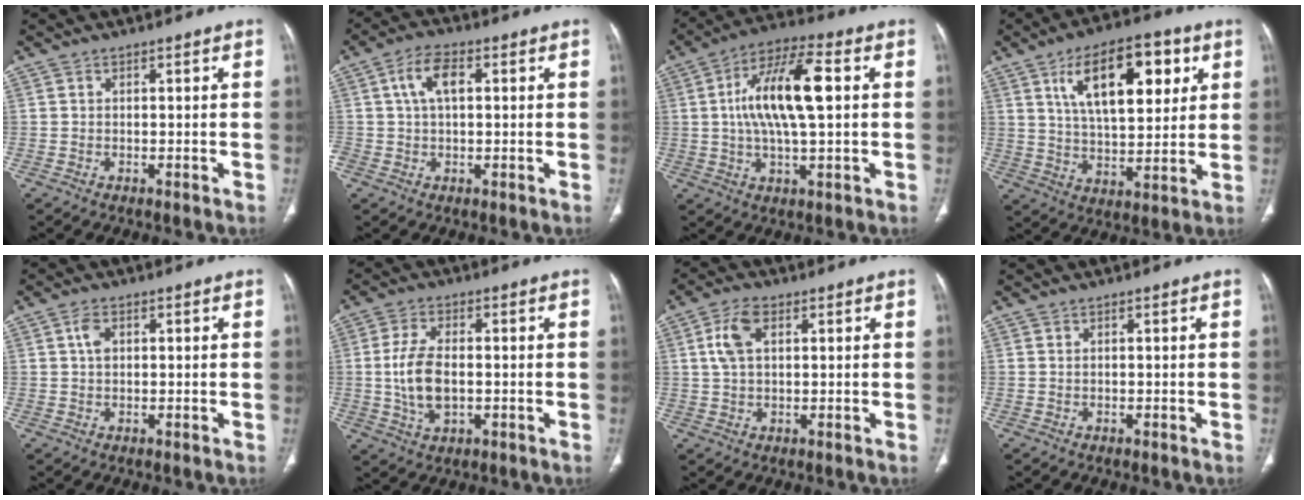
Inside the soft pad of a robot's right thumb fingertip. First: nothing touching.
{"total": 6.4, "force": [1.6, 3.5, 5.1], "torque": [-0.098, 0.014, 0.029]}
{"total": 15.0, "force": [2.1, 5.0, 13.9], "torque": [-0.264, 0.016, 0.032]}
{"total": 17.9, "force": [7.1, 8.3, 14.2], "torque": [-0.192, -0.016, 0.120]}
{"total": 2.8, "force": [0.9, 1.8, 2.0], "torque": [-0.038, 0.005, 0.017]}
{"total": 8.6, "force": [-0.5, 4.7, 7.2], "torque": [-0.148, 0.002, -0.006]}
{"total": 6.2, "force": [2.0, 3.5, 4.8], "torque": [-0.103, 0.009, 0.041]}
{"total": 0.0}